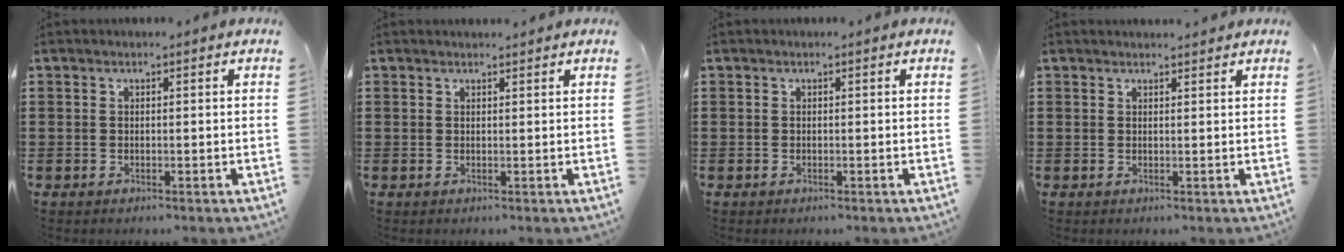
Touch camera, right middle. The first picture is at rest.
{"total": 0.0}
{"total": 0.0}
{"total": 0.9, "force": [0.9, 0.1, 0.0], "torque": [0.005, -0.004, 0.016]}